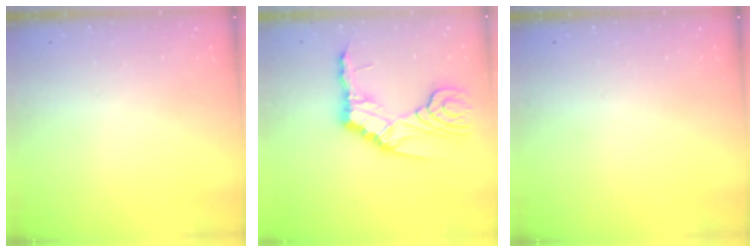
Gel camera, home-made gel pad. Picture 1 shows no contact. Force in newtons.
{"total": 14.1, "press": 14.0, "slide": 1.6}
{"total": 0.0}